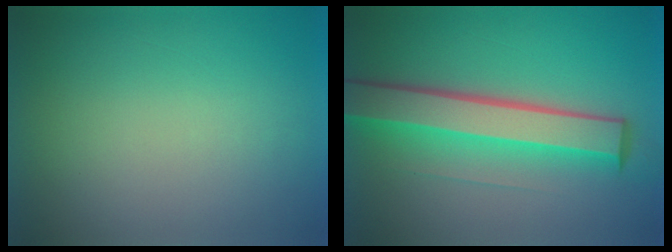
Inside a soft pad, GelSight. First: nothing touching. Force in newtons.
{"total": 7.9}